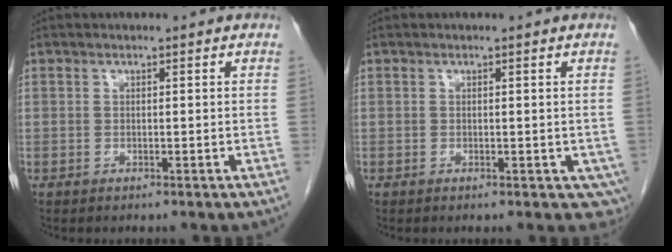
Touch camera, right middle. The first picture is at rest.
{"total": 2.8, "force": [-0.4, 1.8, 2.1], "torque": [-0.017, -0.001, -0.003]}